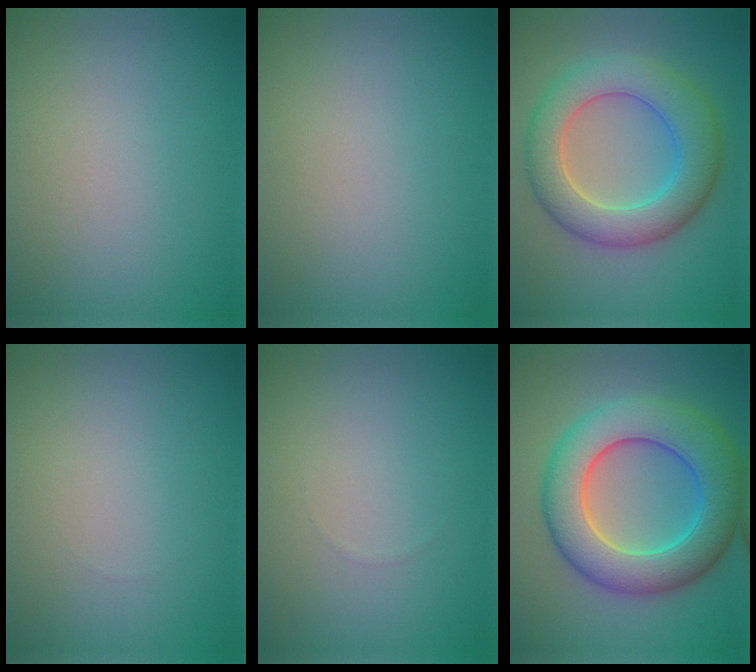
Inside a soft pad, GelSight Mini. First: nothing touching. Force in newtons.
{"total": 0.0}
{"total": 7.4, "press": 7.4, "slide": 0.4}
{"total": 0.0}
{"total": 0.0}
{"total": 9.9, "press": 9.8, "slide": 0.3}